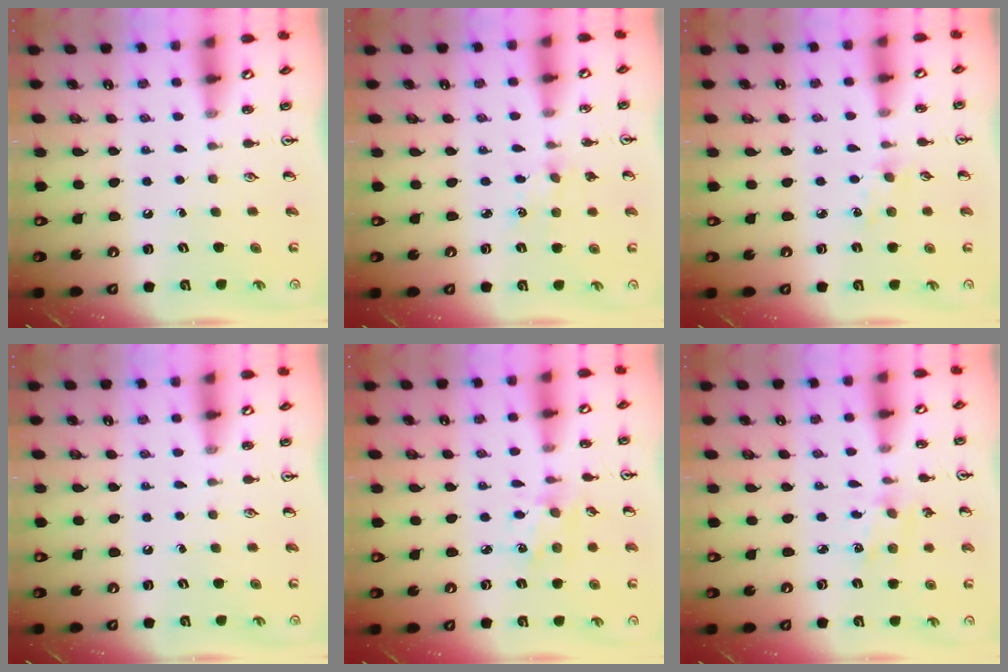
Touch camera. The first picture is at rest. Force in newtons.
{"total": 3.3, "press": 3.3, "slide": 0.5}
{"total": 2.6, "press": 2.5, "slide": 0.5}
{"total": 0.0}
{"total": 2.0, "press": 2.0, "slide": 0.4}
{"total": 2.0, "press": 2.0, "slide": 0.5}